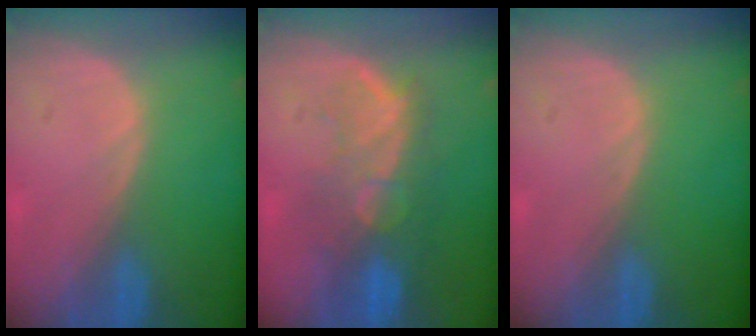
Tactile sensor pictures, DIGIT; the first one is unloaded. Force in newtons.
{"total": 10.0, "press": 8.6, "slide": 5.1}
{"total": 0.0}